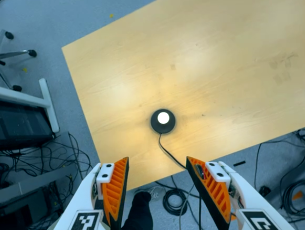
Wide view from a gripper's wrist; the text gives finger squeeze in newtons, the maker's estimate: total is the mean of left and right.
{"total": 0.0}